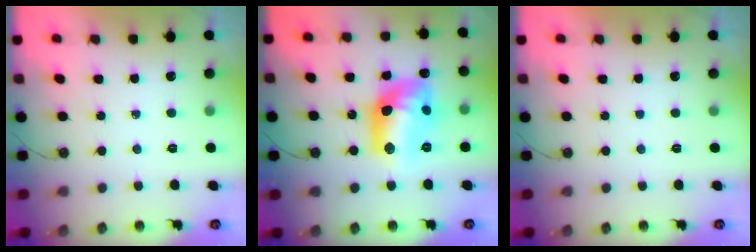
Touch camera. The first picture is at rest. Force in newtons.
{"total": 15.2, "press": 15.1, "slide": 1.1}
{"total": 0.0}